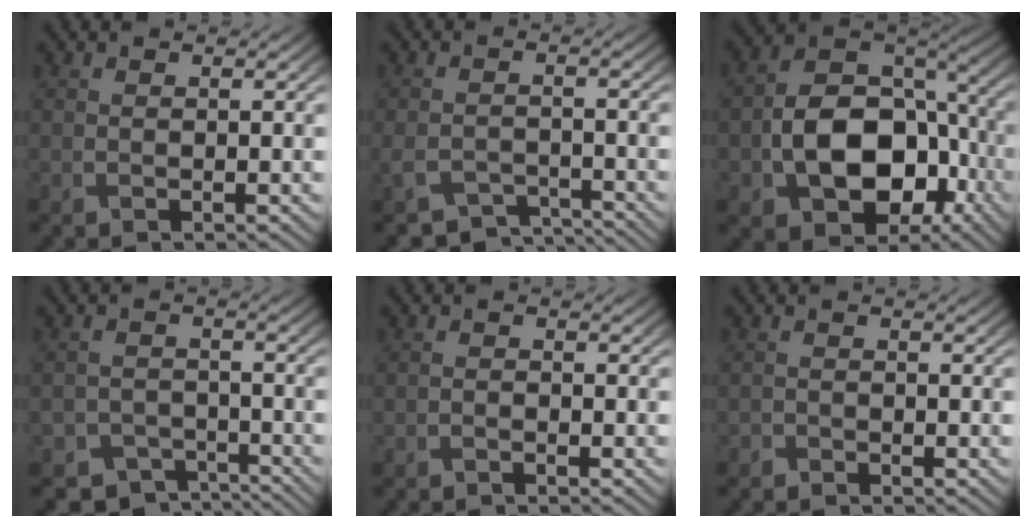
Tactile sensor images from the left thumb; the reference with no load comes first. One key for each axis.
{"total": 4.0, "fx": -3.6, "fy": 1.3, "fz": 1.2, "tx": -0.030, "ty": -0.020, "tz": -0.058}
{"total": 13.8, "fx": -3.6, "fy": 9.7, "fz": 9.1, "tx": -0.166, "ty": -0.018, "tz": -0.067}
{"total": 5.1, "fx": -4.2, "fy": 2.7, "fz": 1.2, "tx": -0.022, "ty": -0.008, "tz": -0.066}
{"total": 0.7, "fx": -0.6, "fy": 0.2, "fz": 0.3, "tx": -0.004, "ty": 0.001, "tz": -0.012}
{"total": 1.1, "fx": -1.0, "fy": 0.4, "fz": 0.1, "tx": -0.002, "ty": -0.001, "tz": -0.020}